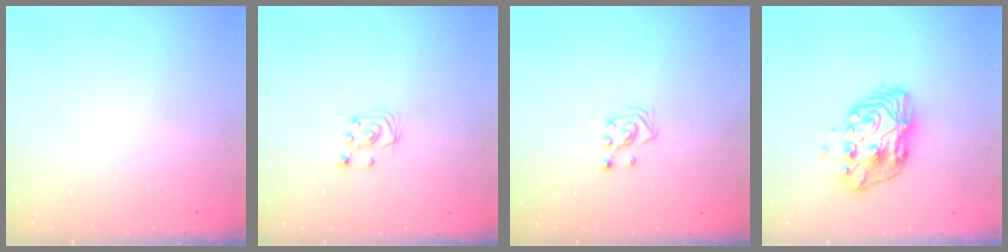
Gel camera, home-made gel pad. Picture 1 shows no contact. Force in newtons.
{"total": 2.4, "press": 2.4, "slide": 0.2}
{"total": 3.0, "press": 2.8, "slide": 1.0}
{"total": 9.8, "press": 9.8, "slide": 0.7}